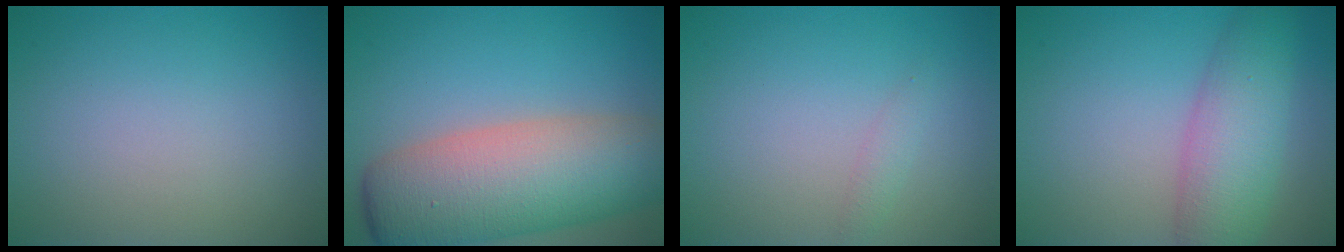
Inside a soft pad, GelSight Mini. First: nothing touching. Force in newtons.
{"total": 11.7, "press": 11.7, "slide": 0.5}
{"total": 0.9, "press": 0.9, "slide": 0.1}
{"total": 6.3, "press": 6.3, "slide": 0.2}